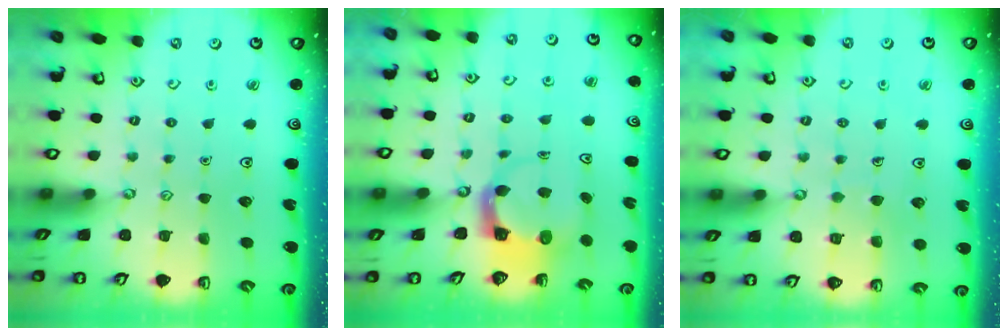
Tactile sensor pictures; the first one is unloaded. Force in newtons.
{"total": 3.6, "press": 3.5, "slide": 0.5}
{"total": 4.0, "press": 4.0, "slide": 0.3}